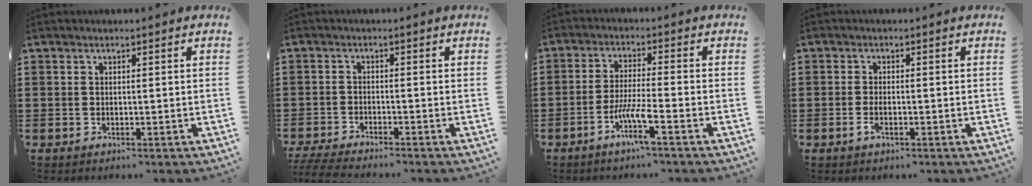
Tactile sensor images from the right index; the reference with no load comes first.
{"total": 3.2, "force": [-3.1, -0.2, 0.7], "torque": [-0.027, -0.012, -0.067]}
{"total": 6.2, "force": [-3.4, 0.0, 5.1], "torque": [-0.106, -0.010, -0.067]}
{"total": 1.8, "force": [-0.8, 0.4, 1.6], "torque": [-0.037, -0.006, -0.015]}